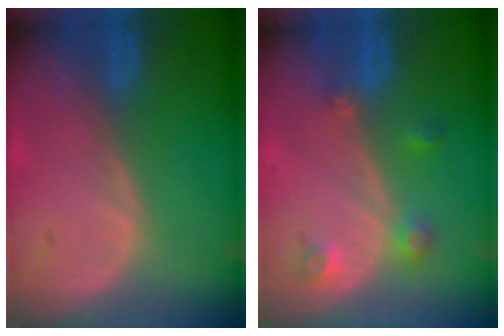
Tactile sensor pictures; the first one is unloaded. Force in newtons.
{"total": 3.5, "press": 3.1, "slide": 1.7}